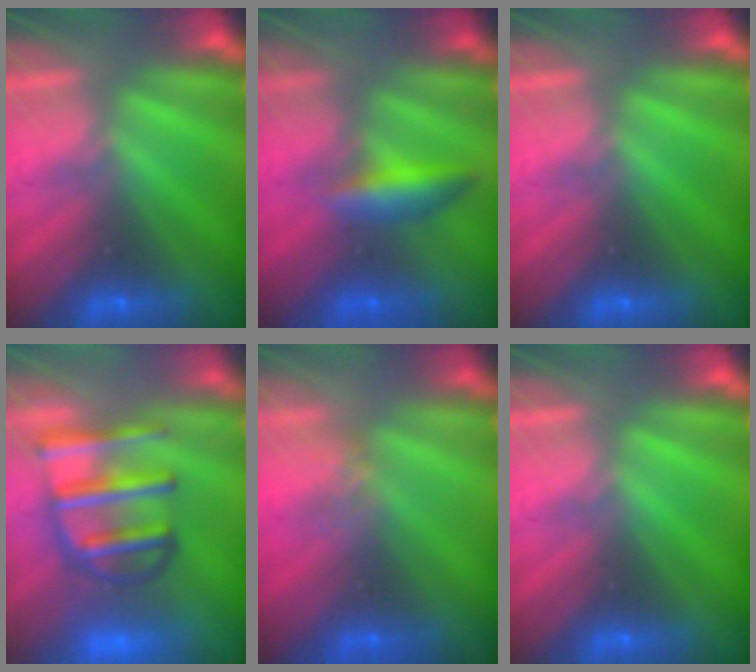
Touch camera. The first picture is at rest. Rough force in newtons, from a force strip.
{"total": 2.4}
{"total": 0.0}
{"total": 6.3}
{"total": 3.8}
{"total": 0.0}